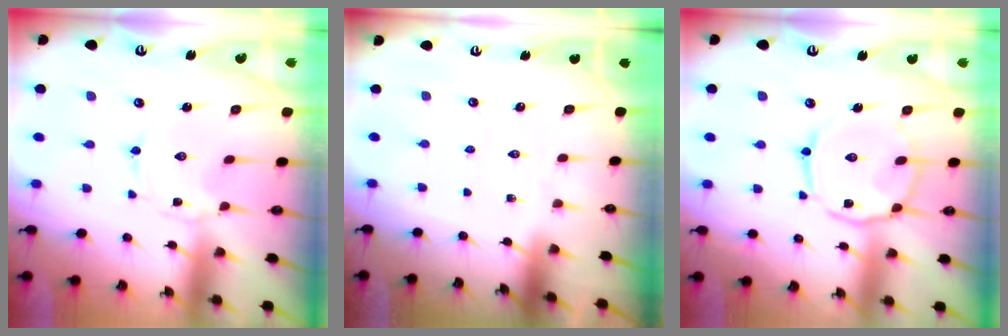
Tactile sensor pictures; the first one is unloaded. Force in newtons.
{"total": 0.0}
{"total": 9.5, "press": 9.5, "slide": 0.7}